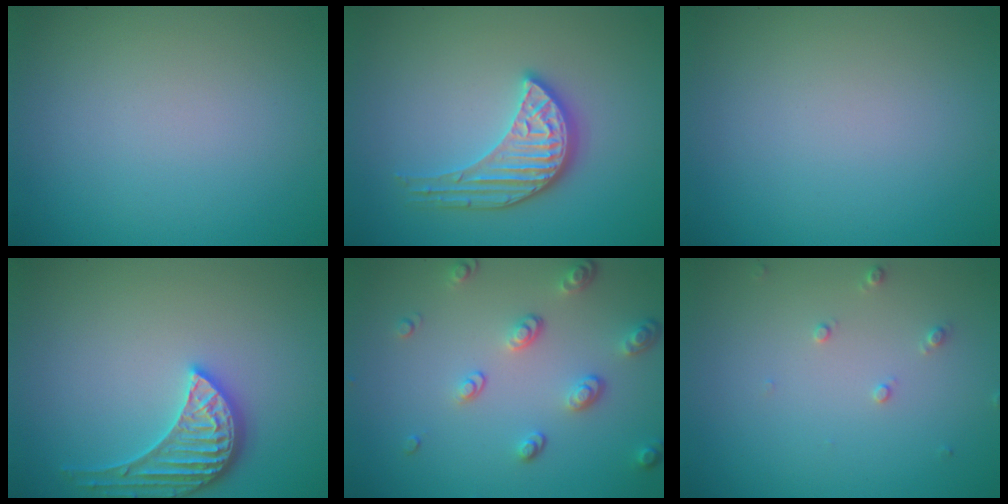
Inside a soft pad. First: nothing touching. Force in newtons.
{"total": 3.9, "press": 3.5, "slide": 1.6}
{"total": 0.0}
{"total": 3.5, "press": 3.3, "slide": 1.0}
{"total": 3.3, "press": 2.7, "slide": 2.0}
{"total": 1.1, "press": 1.1, "slide": 0.2}